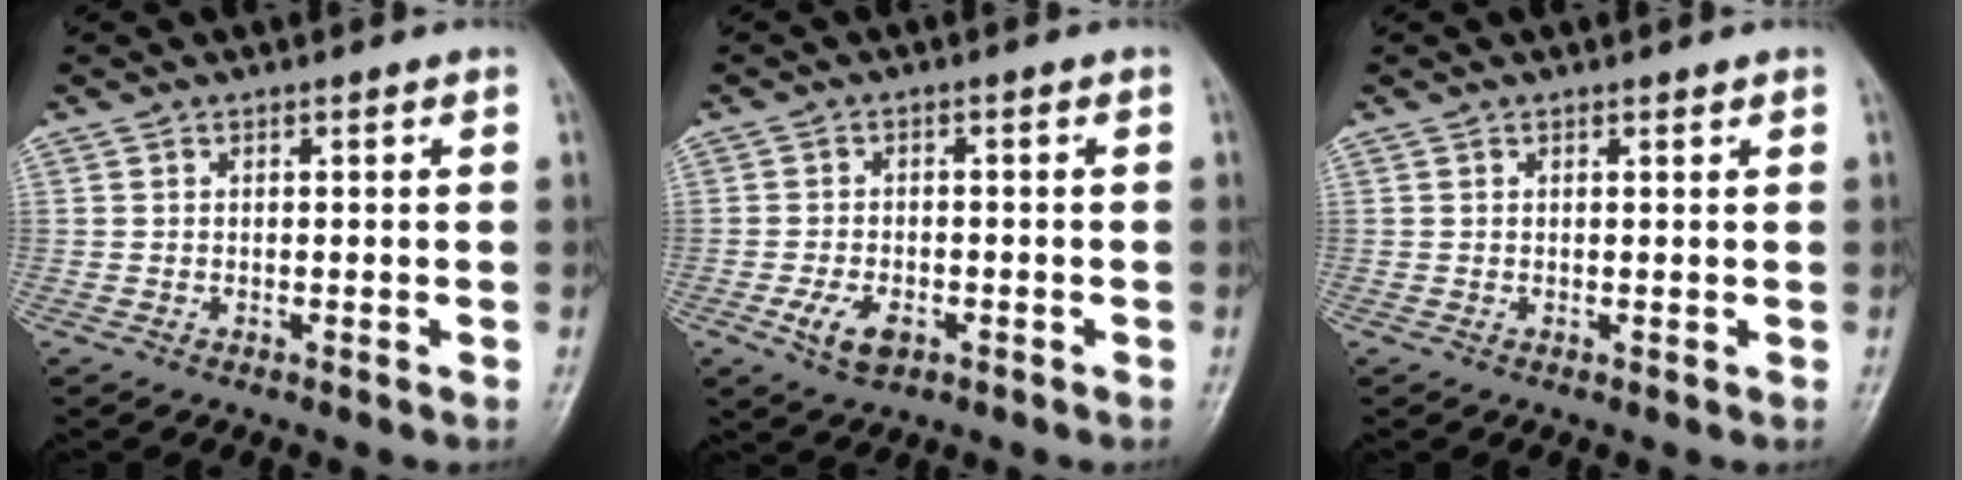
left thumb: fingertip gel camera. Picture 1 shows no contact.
{"total": 5.3, "force": [-2.3, 3.1, 3.6], "torque": [-0.066, 0.006, -0.038]}
{"total": 0.7, "force": [0.5, 0.2, 0.5], "torque": [-0.007, -0.002, 0.006]}